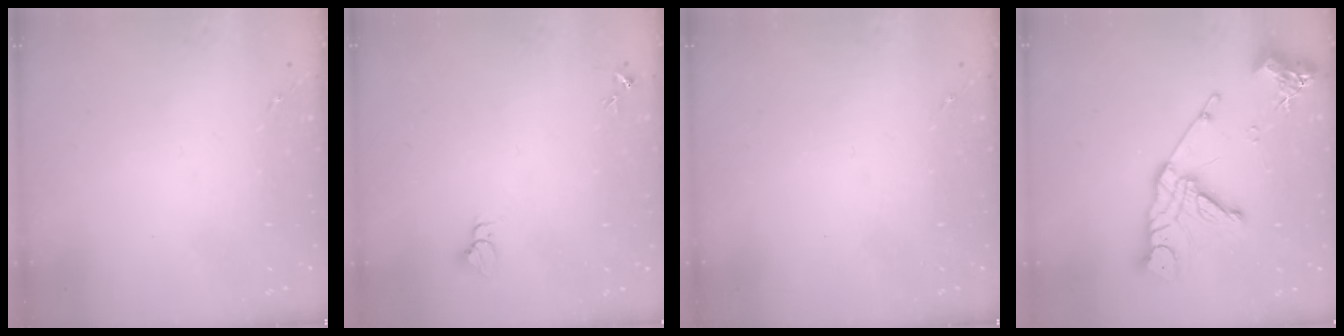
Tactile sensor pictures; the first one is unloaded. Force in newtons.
{"total": 2.7, "press": 2.7, "slide": 0.1}
{"total": 0.0}
{"total": 17.2, "press": 17.1, "slide": 1.8}